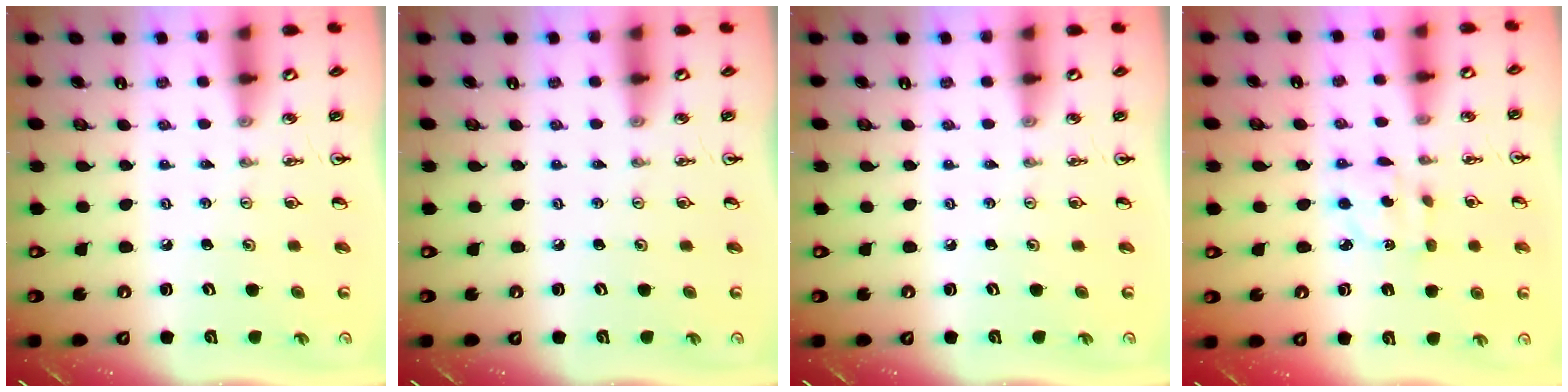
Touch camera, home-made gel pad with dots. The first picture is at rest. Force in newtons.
{"total": 0.0}
{"total": 0.0}
{"total": 2.6, "press": 2.5, "slide": 0.3}